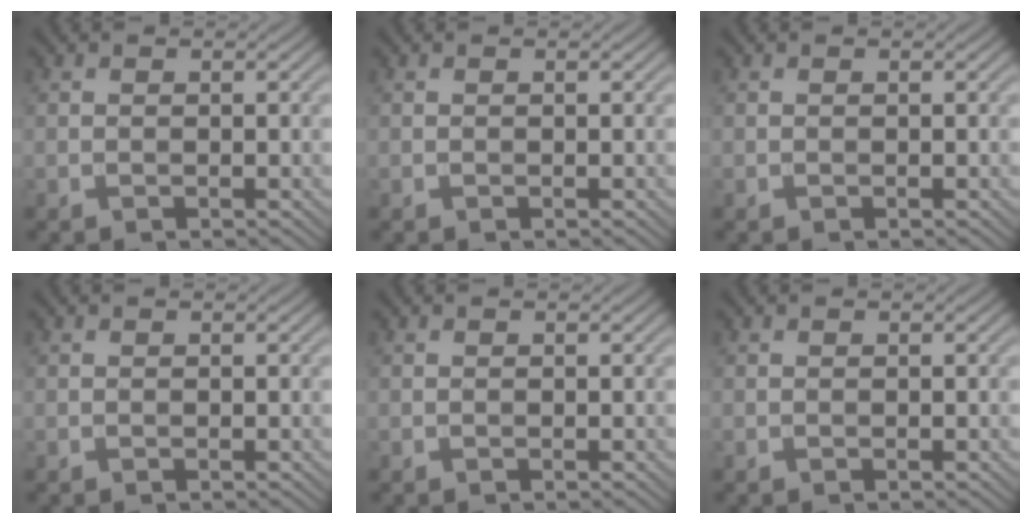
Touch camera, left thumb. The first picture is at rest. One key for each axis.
{"total": 0.0}
{"total": 0.0}
{"total": 0.0}
{"total": 0.0}
{"total": 0.0}